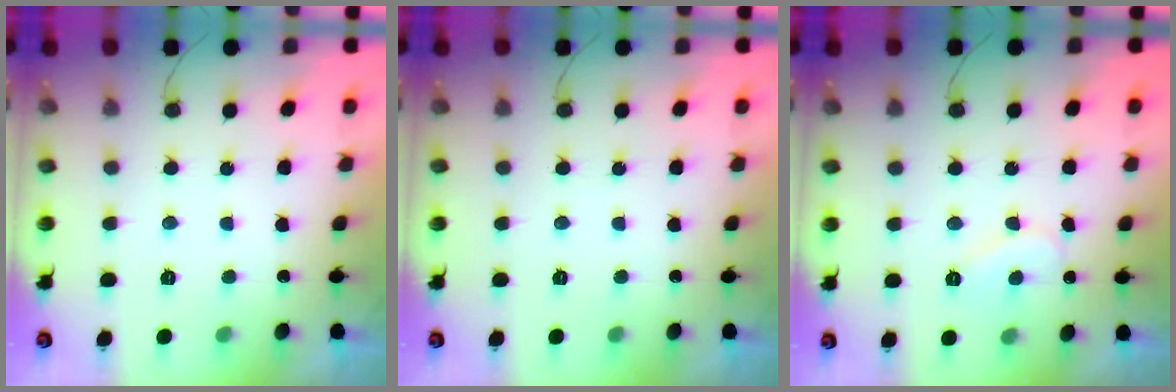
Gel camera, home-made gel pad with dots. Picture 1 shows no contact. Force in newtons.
{"total": 0.0}
{"total": 6.7, "press": 6.6, "slide": 0.4}